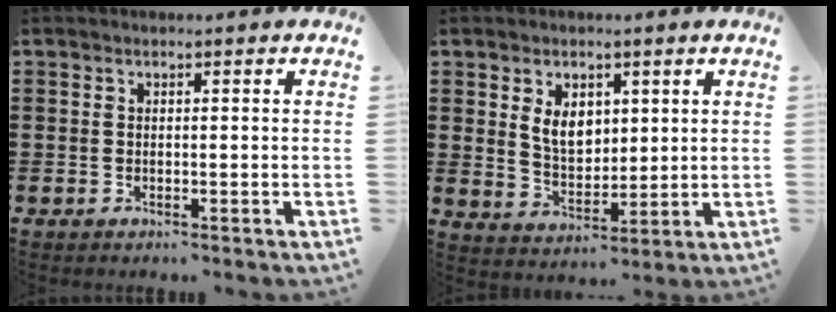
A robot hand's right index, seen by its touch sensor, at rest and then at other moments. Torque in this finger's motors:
{"motor_torque": [0.39, -0.17, 0.22, 0.06]}